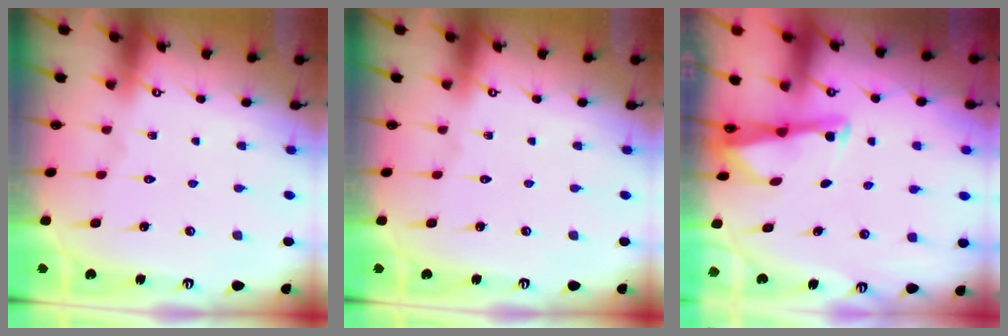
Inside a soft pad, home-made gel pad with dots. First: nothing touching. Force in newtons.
{"total": 0.0}
{"total": 2.8, "press": 2.8, "slide": 0.1}